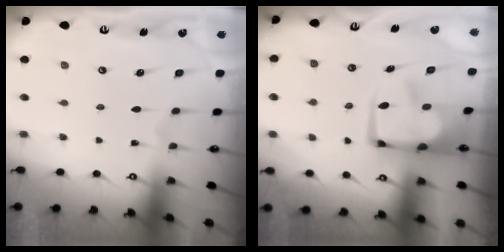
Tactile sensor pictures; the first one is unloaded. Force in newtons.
{"total": 7.4, "press": 7.1, "slide": 1.8}